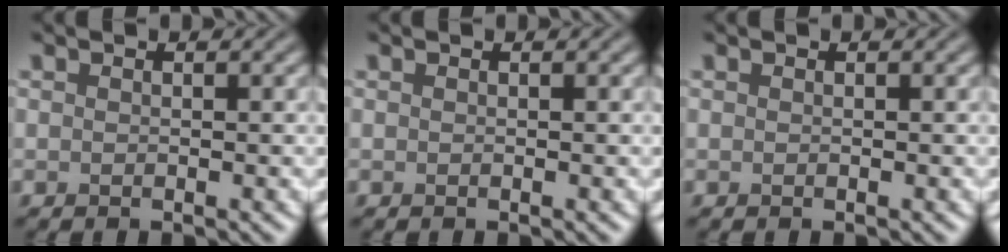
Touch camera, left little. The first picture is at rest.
{"total": 0.0}
{"total": 0.0}